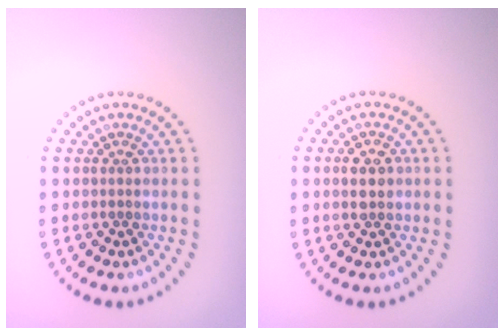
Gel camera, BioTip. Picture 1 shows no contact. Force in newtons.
{"total": 2.1, "press": 2.0, "slide": 0.2}